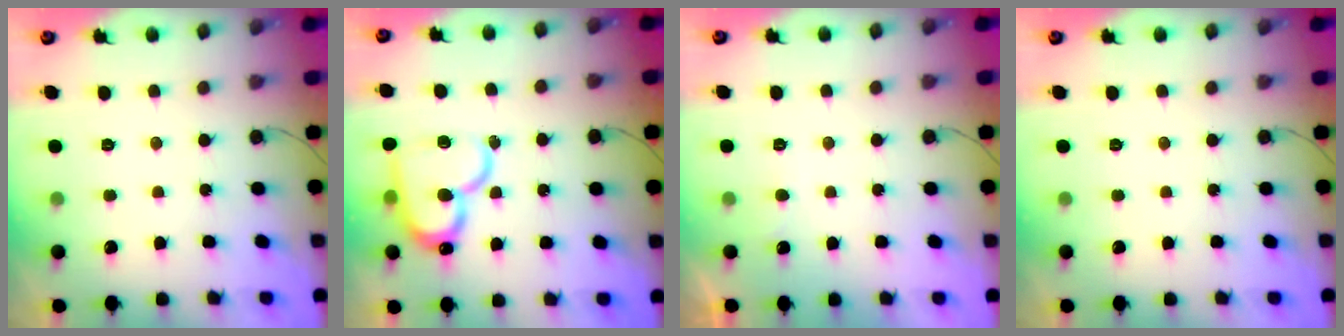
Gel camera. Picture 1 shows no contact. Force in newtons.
{"total": 17.1, "press": 17.0, "slide": 1.8}
{"total": 2.6, "press": 2.6, "slide": 0.3}
{"total": 0.0}